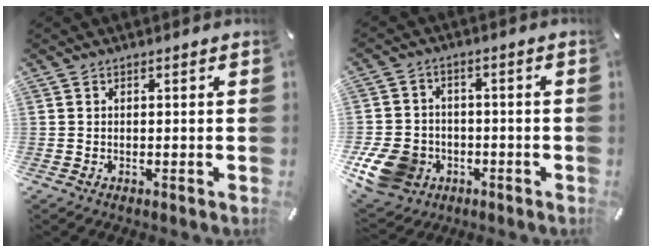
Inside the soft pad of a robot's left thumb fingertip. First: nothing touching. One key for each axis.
{"total": 11.3, "fx": -4.4, "fy": 9.2, "fz": 4.9, "tx": -0.111, "ty": 0.026, "tz": -0.079}